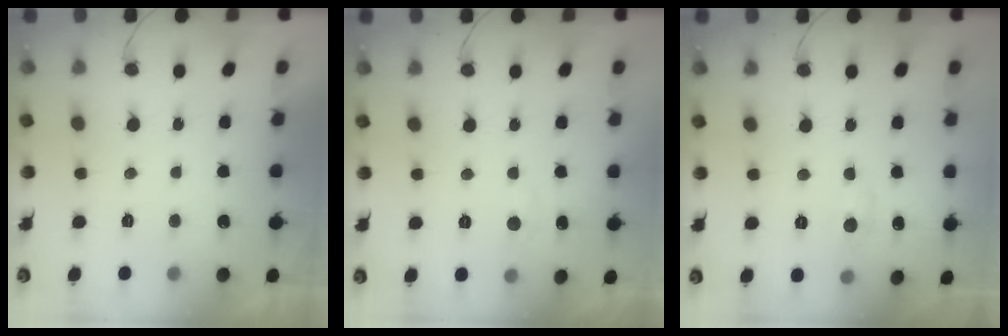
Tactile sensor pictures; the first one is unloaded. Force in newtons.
{"total": 5.8, "press": 5.7, "slide": 0.6}
{"total": 4.0, "press": 4.0, "slide": 0.5}